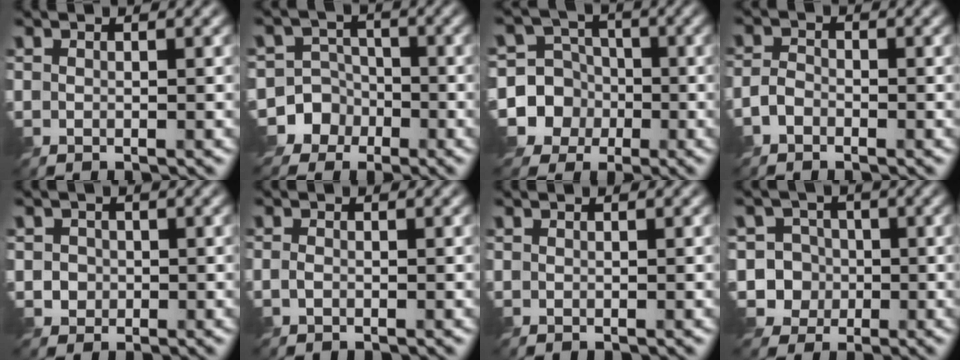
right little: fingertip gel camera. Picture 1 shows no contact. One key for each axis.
{"total": 8.0, "fx": -4.2, "fy": 6.8, "fz": 0.4, "tx": -0.002, "ty": -0.005, "tz": -0.089}
{"total": 10.2, "fx": -3.4, "fy": 9.5, "fz": 1.8, "tx": -0.058, "ty": -0.008, "tz": -0.074}
{"total": 1.6, "fx": -1.0, "fy": 1.0, "fz": 0.7, "tx": -0.012, "ty": 0.005, "tz": -0.026}
{"total": 1.6, "fx": 0.0, "fy": 1.5, "fz": 0.4, "tx": 0.008, "ty": -0.002, "tz": 0.003}
{"total": 0.7, "fx": -0.3, "fy": 0.4, "fz": 0.5, "tx": -0.011, "ty": 0.000, "tz": -0.008}
{"total": 0.0}
{"total": 7.2, "fx": -1.8, "fy": 6.9, "fz": 1.2, "tx": -0.018, "ty": 0.010, "tz": -0.061}